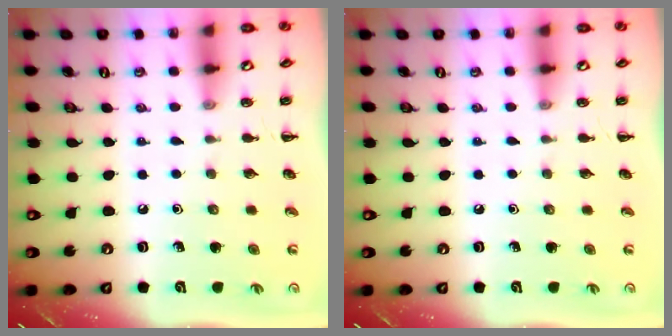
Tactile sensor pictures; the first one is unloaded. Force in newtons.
{"total": 0.0}